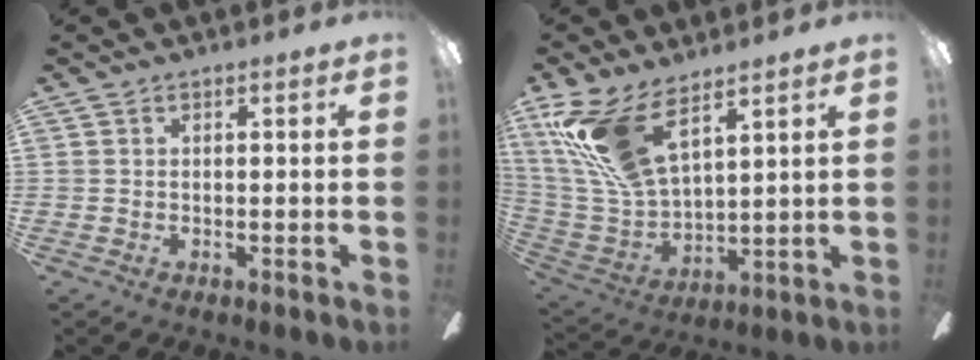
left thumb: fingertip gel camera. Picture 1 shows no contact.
{"total": 17.7, "force": [10.5, 7.5, 12.2], "torque": [-0.280, -0.039, 0.189]}